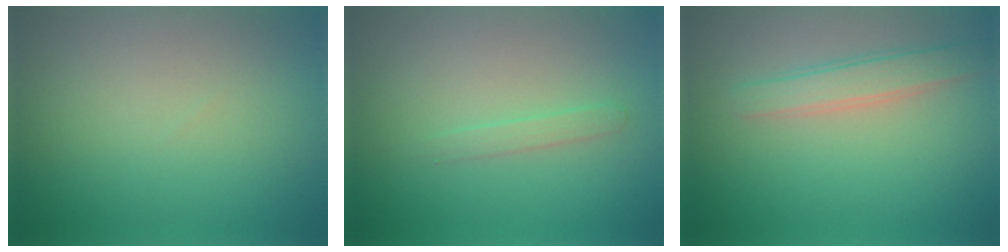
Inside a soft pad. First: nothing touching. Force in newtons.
{"total": 1.0, "press": 1.0, "slide": 0.1}
{"total": 2.6, "press": 2.6, "slide": 0.1}